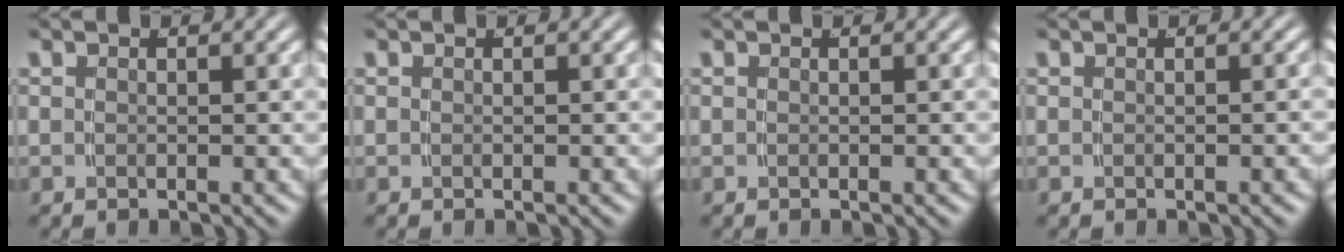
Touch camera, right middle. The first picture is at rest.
{"total": 0.0}
{"total": 0.0}
{"total": 0.0}